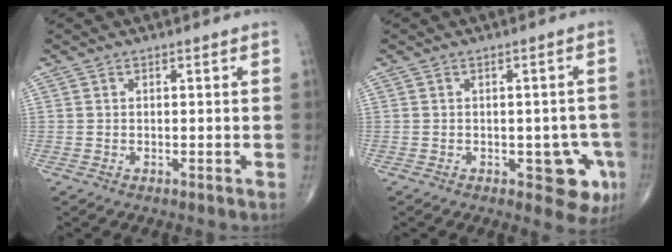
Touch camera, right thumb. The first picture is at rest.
{"total": 6.9, "force": [-2.4, 3.5, 5.4], "torque": [-0.025, 0.002, -0.026]}